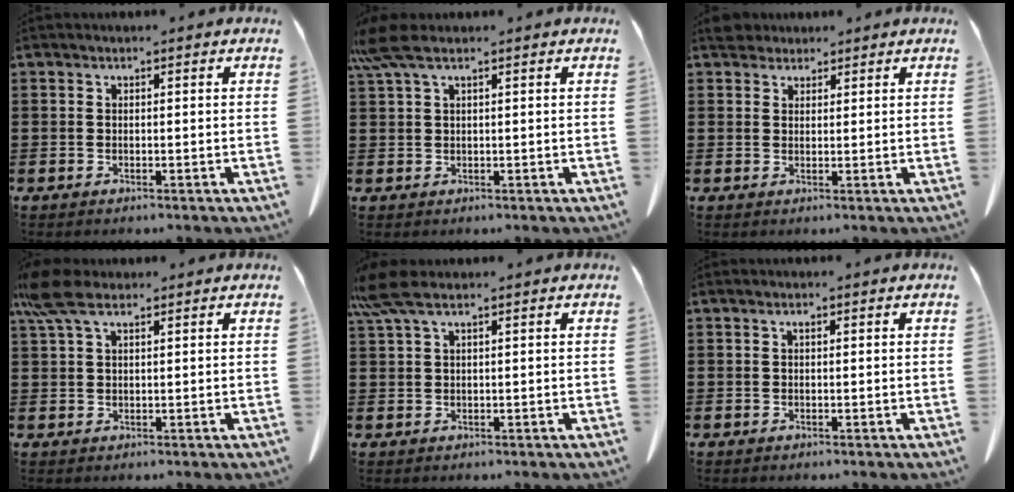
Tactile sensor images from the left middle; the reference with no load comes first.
{"total": 4.1, "force": [2.1, 1.1, 3.3], "torque": [-0.093, -0.006, 0.032]}
{"total": 2.7, "force": [2.4, 1.2, 0.4], "torque": [-0.009, 0.001, 0.046]}
{"total": 5.6, "force": [3.1, 2.2, 4.2], "torque": [-0.112, -0.004, 0.053]}
{"total": 4.4, "force": [2.4, 1.2, 3.6], "torque": [-0.097, -0.005, 0.038]}
{"total": 0.6, "force": [0.2, 0.2, 0.6], "torque": [-0.013, 0.000, 0.005]}